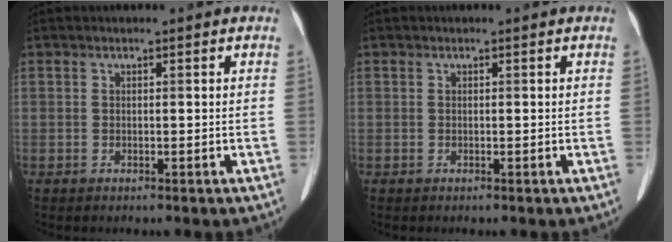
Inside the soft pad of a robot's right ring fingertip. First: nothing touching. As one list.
[{"total": 0.0}]